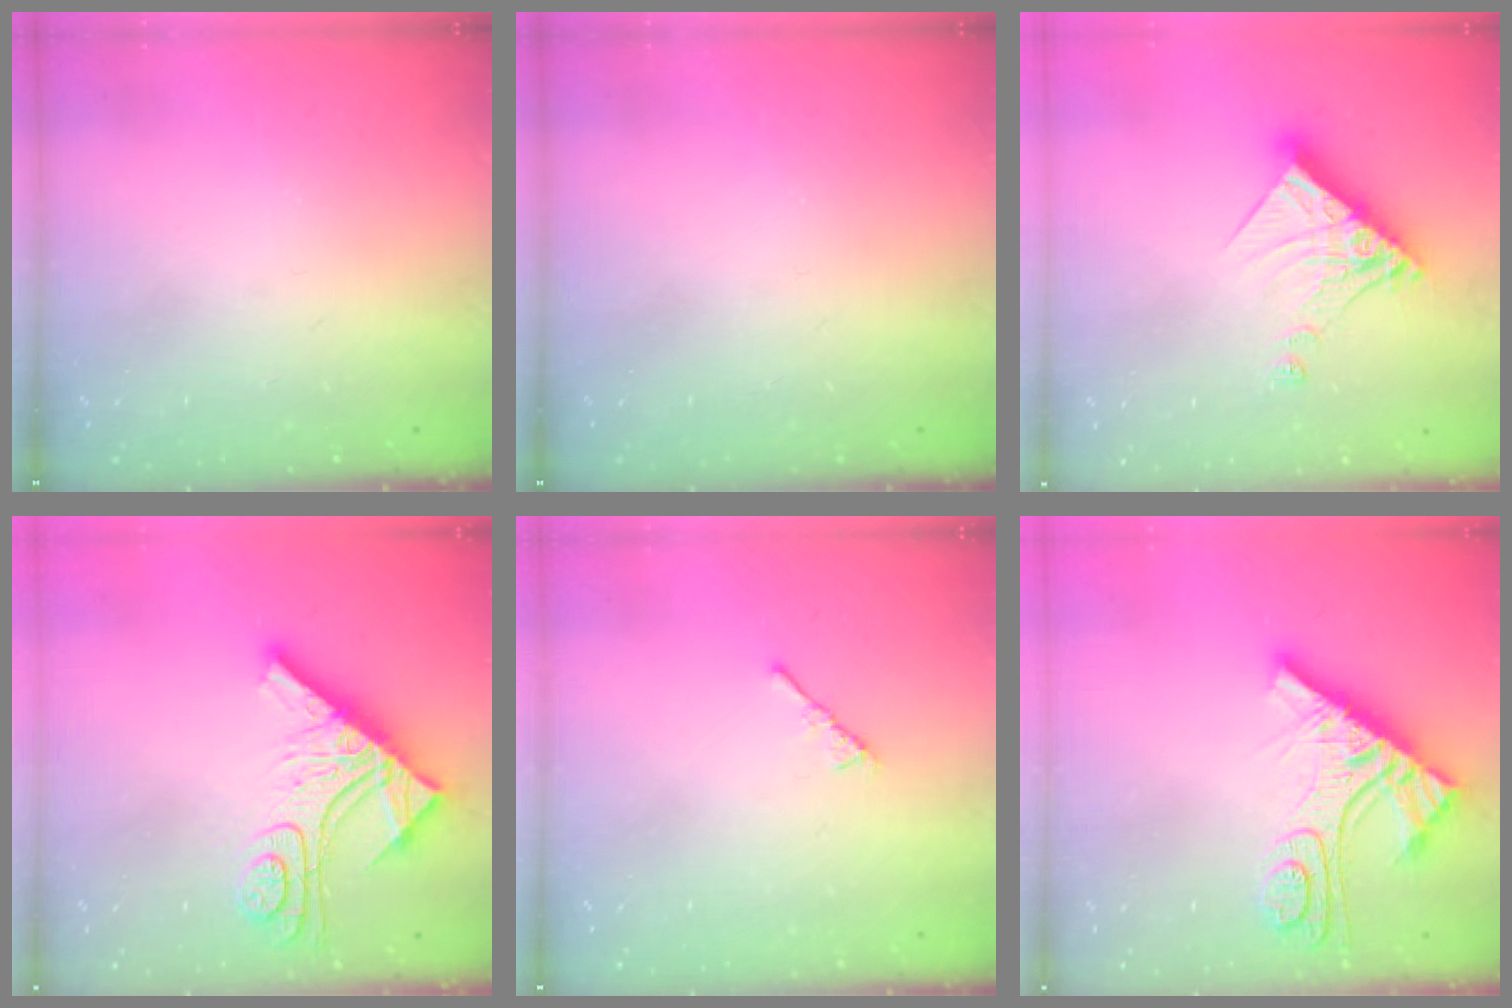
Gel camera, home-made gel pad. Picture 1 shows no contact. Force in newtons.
{"total": 0.0}
{"total": 13.9, "press": 13.9, "slide": 1.1}
{"total": 13.7, "press": 13.6, "slide": 1.2}
{"total": 2.9, "press": 2.8, "slide": 0.7}
{"total": 11.5, "press": 11.4, "slide": 1.0}